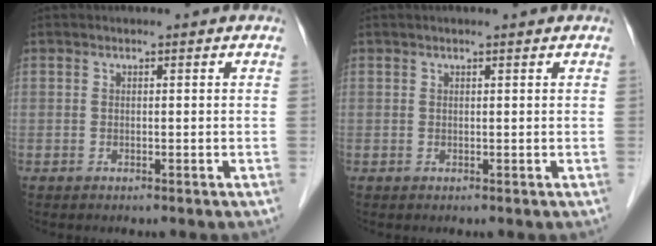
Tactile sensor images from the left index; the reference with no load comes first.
{"total": 1.5, "force": [1.2, -0.1, 0.9], "torque": [-0.010, 0.013, 0.019]}